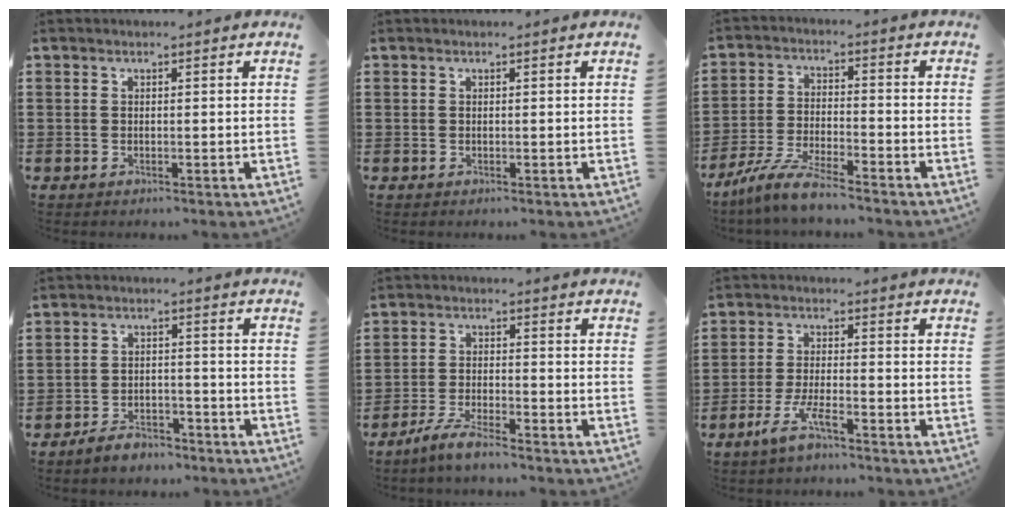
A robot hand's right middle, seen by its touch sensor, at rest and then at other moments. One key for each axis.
{"total": 0.0}
{"total": 6.6, "fx": -6.0, "fy": 0.3, "fz": 2.9, "tx": -0.079, "ty": -0.010, "tz": -0.121}
{"total": 3.9, "fx": -3.7, "fy": 1.0, "fz": 0.7, "tx": -0.012, "ty": 0.011, "tz": -0.073}
{"total": 4.6, "fx": -4.1, "fy": 0.3, "fz": 2.2, "tx": -0.057, "ty": -0.005, "tz": -0.082}
{"total": 5.5, "fx": -3.8, "fy": 0.9, "fz": 3.9, "tx": -0.084, "ty": -0.004, "tz": -0.070}